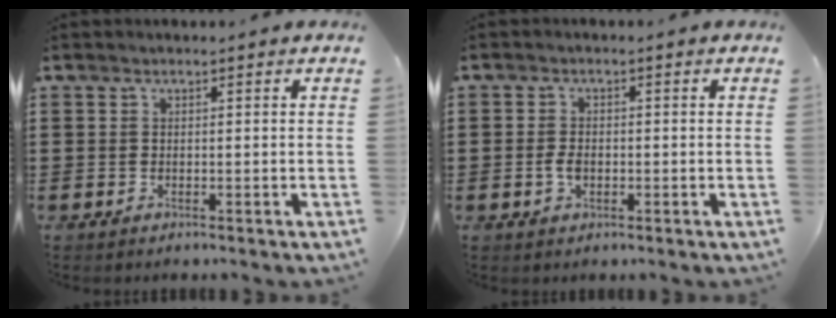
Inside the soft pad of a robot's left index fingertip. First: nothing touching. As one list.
[{"total": 2.4, "force": [-0.4, 1.4, 1.9], "torque": [-0.051, -0.002, -0.012]}]